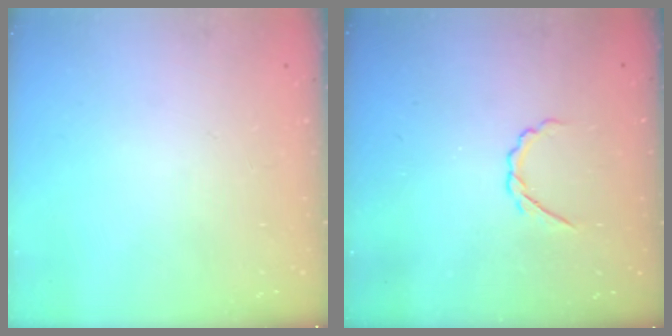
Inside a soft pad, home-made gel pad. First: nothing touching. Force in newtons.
{"total": 2.4, "press": 2.3, "slide": 0.7}